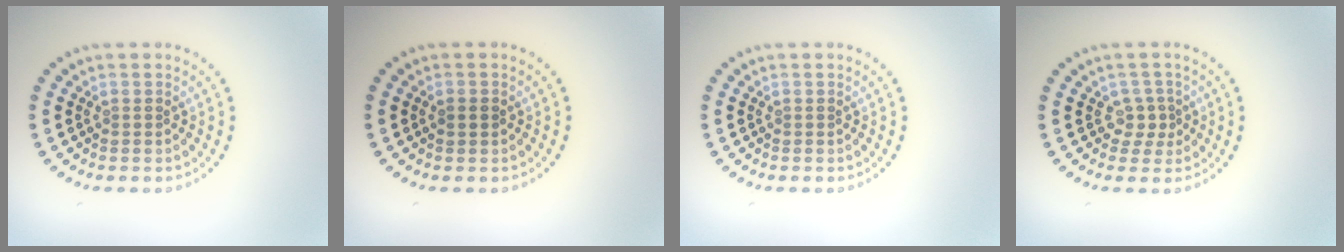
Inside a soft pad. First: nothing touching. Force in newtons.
{"total": 1.1, "press": 1.1, "slide": 0.1}
{"total": 0.0}
{"total": 1.7, "press": 1.2, "slide": 1.2}